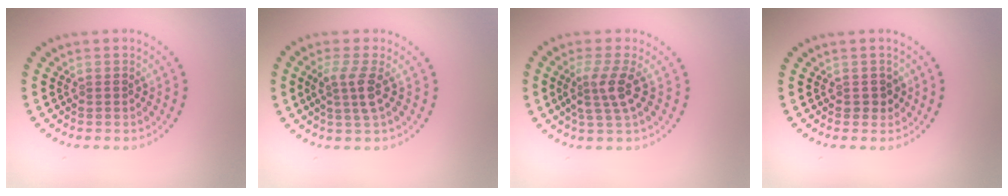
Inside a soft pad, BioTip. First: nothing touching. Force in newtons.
{"total": 2.6, "press": 2.1, "slide": 1.6}
{"total": 2.8, "press": 2.2, "slide": 1.7}
{"total": 1.0, "press": 0.9, "slide": 0.4}